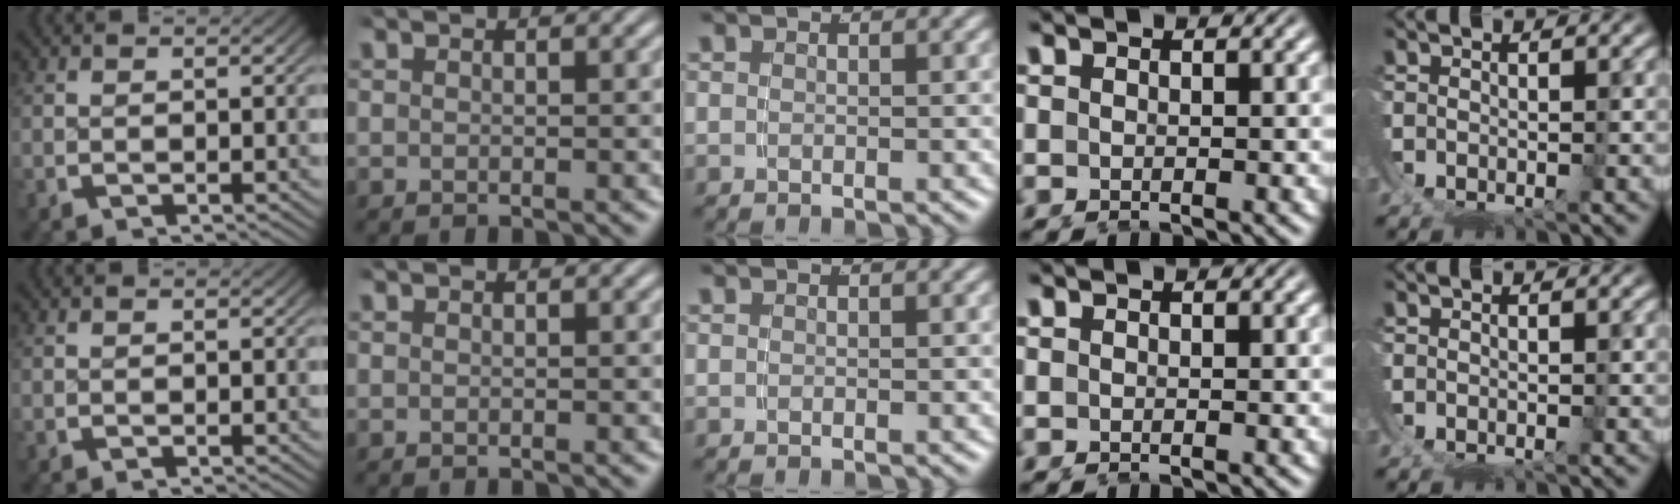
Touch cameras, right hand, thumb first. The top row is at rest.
{}